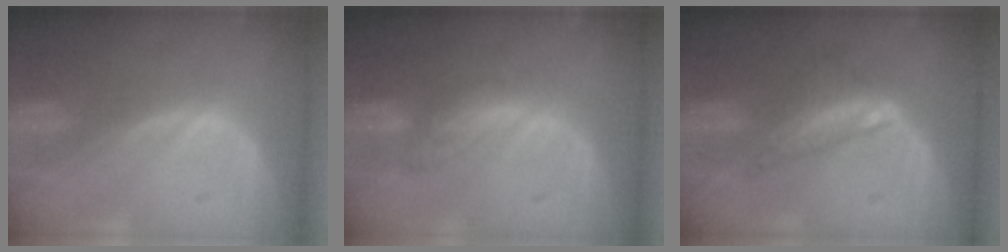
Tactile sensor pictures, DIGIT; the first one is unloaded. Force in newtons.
{"total": 5.0, "press": 4.6, "slide": 2.0}
{"total": 6.0, "press": 5.2, "slide": 3.0}